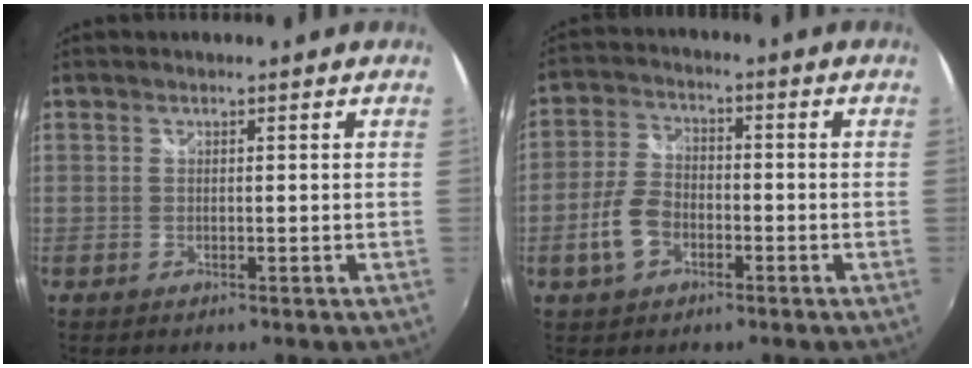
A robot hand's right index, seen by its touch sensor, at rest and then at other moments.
{"total": 7.3, "force": [-3.1, 4.7, 4.6], "torque": [-0.104, 0.008, -0.055]}